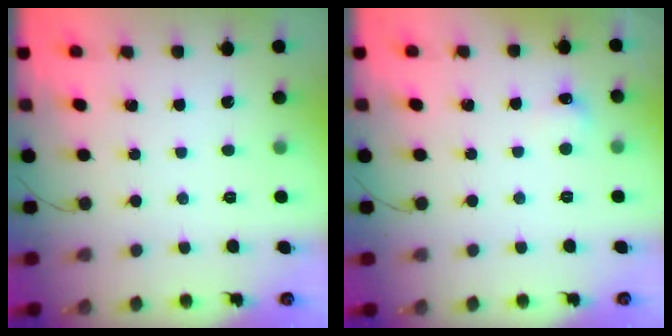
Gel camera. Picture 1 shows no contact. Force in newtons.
{"total": 4.7, "press": 4.5, "slide": 1.3}